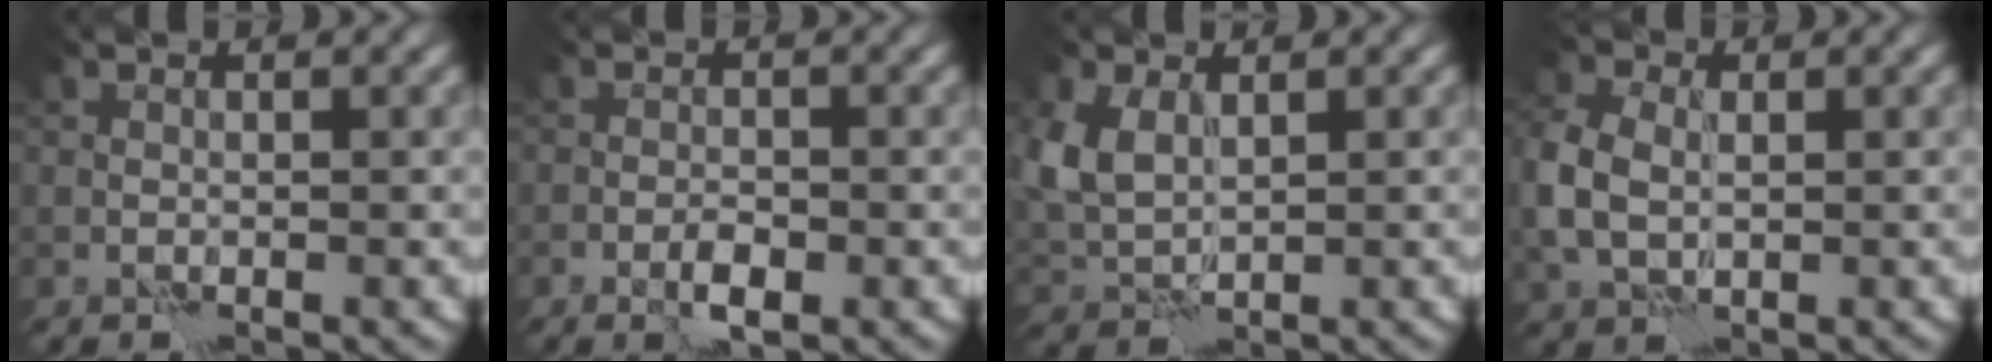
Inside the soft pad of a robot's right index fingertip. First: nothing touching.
{"total": 1.8, "force": [-0.7, 0.6, 1.6], "torque": [-0.027, 0.001, -0.014]}
{"total": 4.1, "force": [1.4, 2.6, 2.9], "torque": [-0.081, 0.000, 0.030]}
{"total": 5.2, "force": [0.1, 3.7, 3.6], "torque": [-0.099, -0.001, -0.002]}